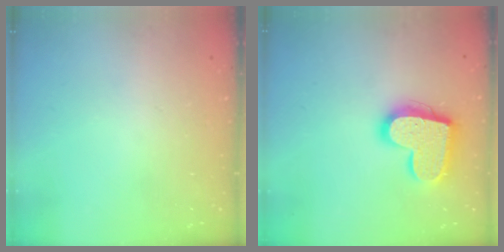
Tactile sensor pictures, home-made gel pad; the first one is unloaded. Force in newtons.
{"total": 17.6, "press": 17.5, "slide": 1.3}